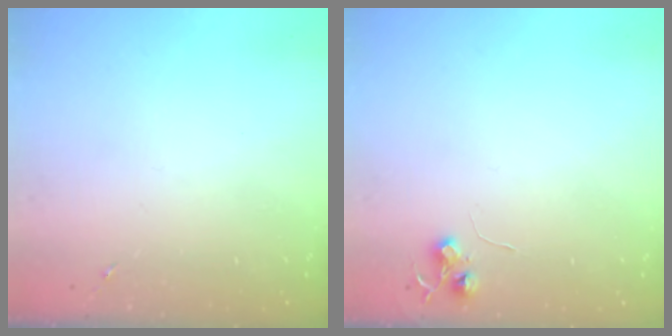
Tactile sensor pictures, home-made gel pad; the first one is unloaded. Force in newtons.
{"total": 6.0, "press": 6.0, "slide": 0.5}